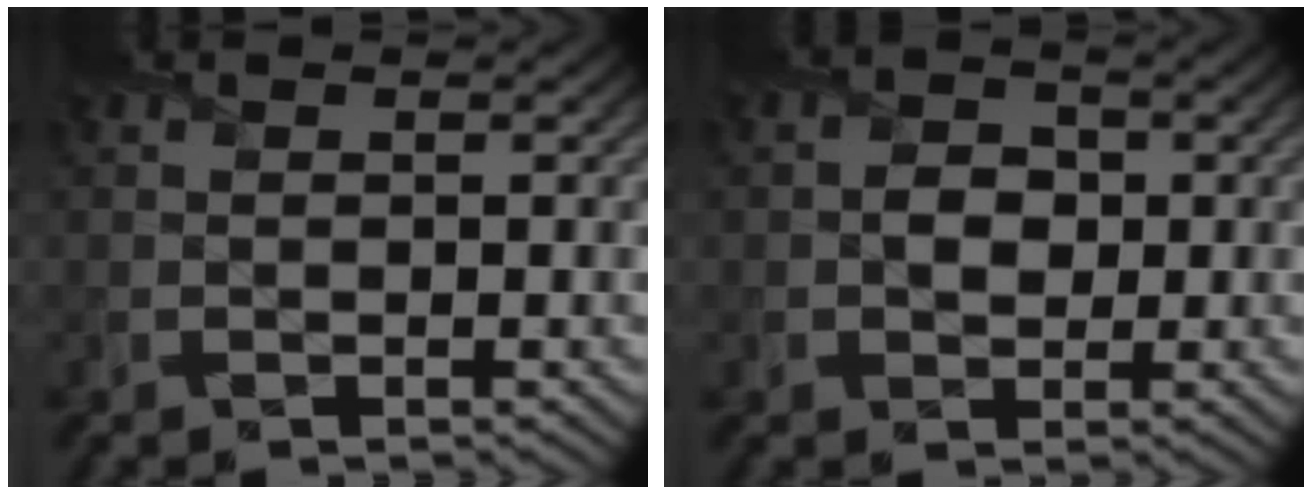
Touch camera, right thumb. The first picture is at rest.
{"total": 2.5, "force": [-0.3, 2.1, 1.3], "torque": [-0.022, -0.003, -0.012]}